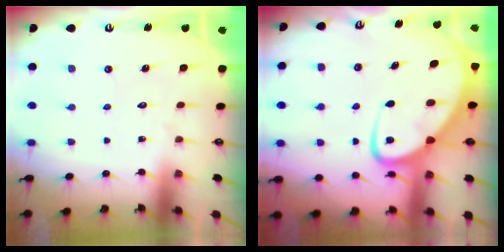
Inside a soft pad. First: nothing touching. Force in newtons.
{"total": 8.7, "press": 8.7, "slide": 0.7}